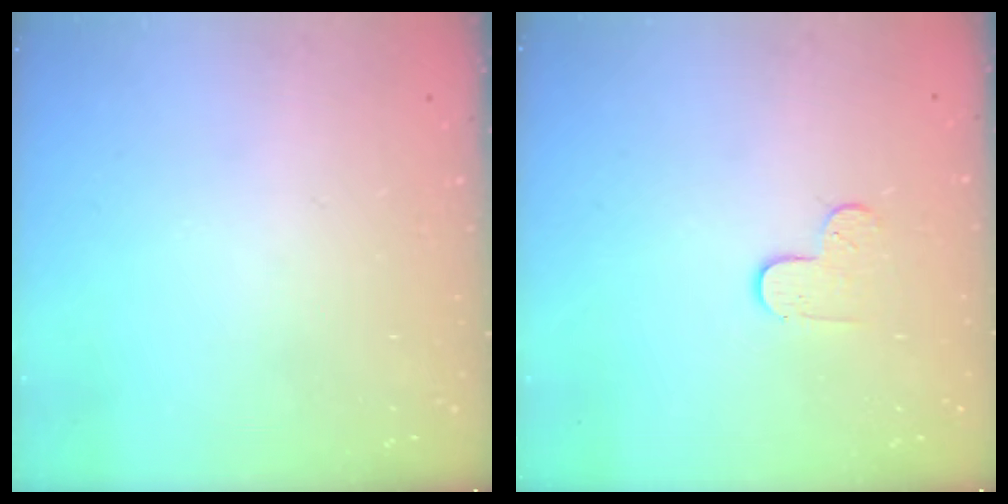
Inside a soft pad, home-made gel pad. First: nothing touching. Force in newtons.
{"total": 4.3, "press": 4.3, "slide": 0.4}